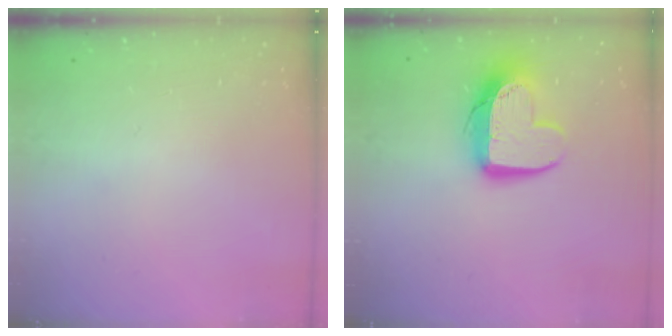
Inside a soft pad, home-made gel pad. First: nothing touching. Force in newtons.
{"total": 13.2, "press": 13.2, "slide": 1.1}